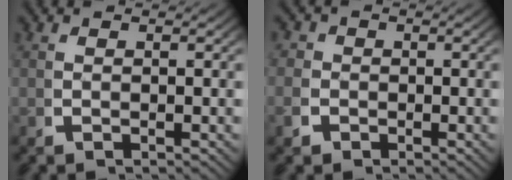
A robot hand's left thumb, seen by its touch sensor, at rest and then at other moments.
{"total": 2.5, "force": [-0.6, 2.4, 0.5], "torque": [-0.011, -0.008, -0.015]}